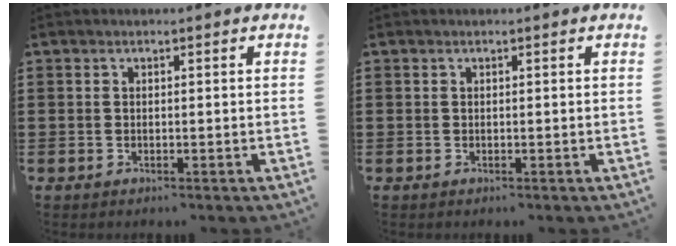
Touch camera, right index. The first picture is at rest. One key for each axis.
{"total": 0.0}